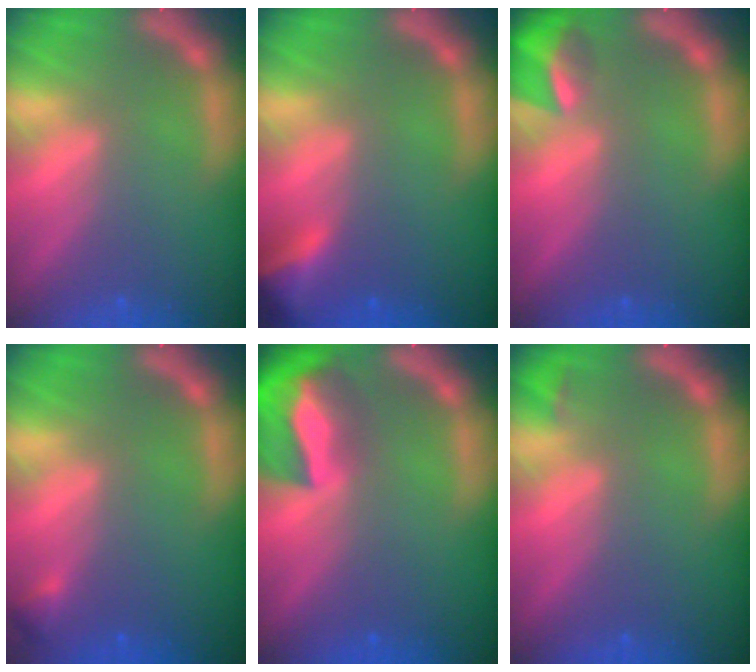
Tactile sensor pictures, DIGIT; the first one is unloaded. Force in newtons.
{"total": 3.9}
{"total": 3.9}
{"total": 0.9}
{"total": 10.0}
{"total": 0.9}